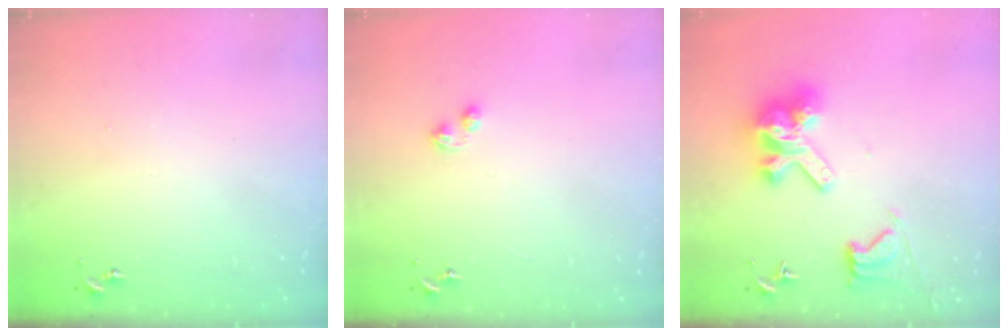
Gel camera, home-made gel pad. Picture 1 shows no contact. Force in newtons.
{"total": 2.9, "press": 2.9, "slide": 0.4}
{"total": 14.1, "press": 14.0, "slide": 1.7}